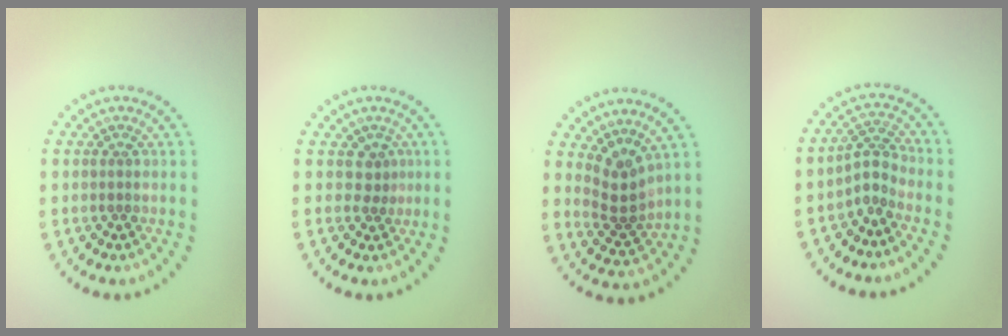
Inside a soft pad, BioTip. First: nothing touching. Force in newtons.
{"total": 1.4, "press": 0.9, "slide": 1.1}
{"total": 2.9, "press": 2.2, "slide": 1.9}
{"total": 2.3, "press": 1.6, "slide": 1.7}